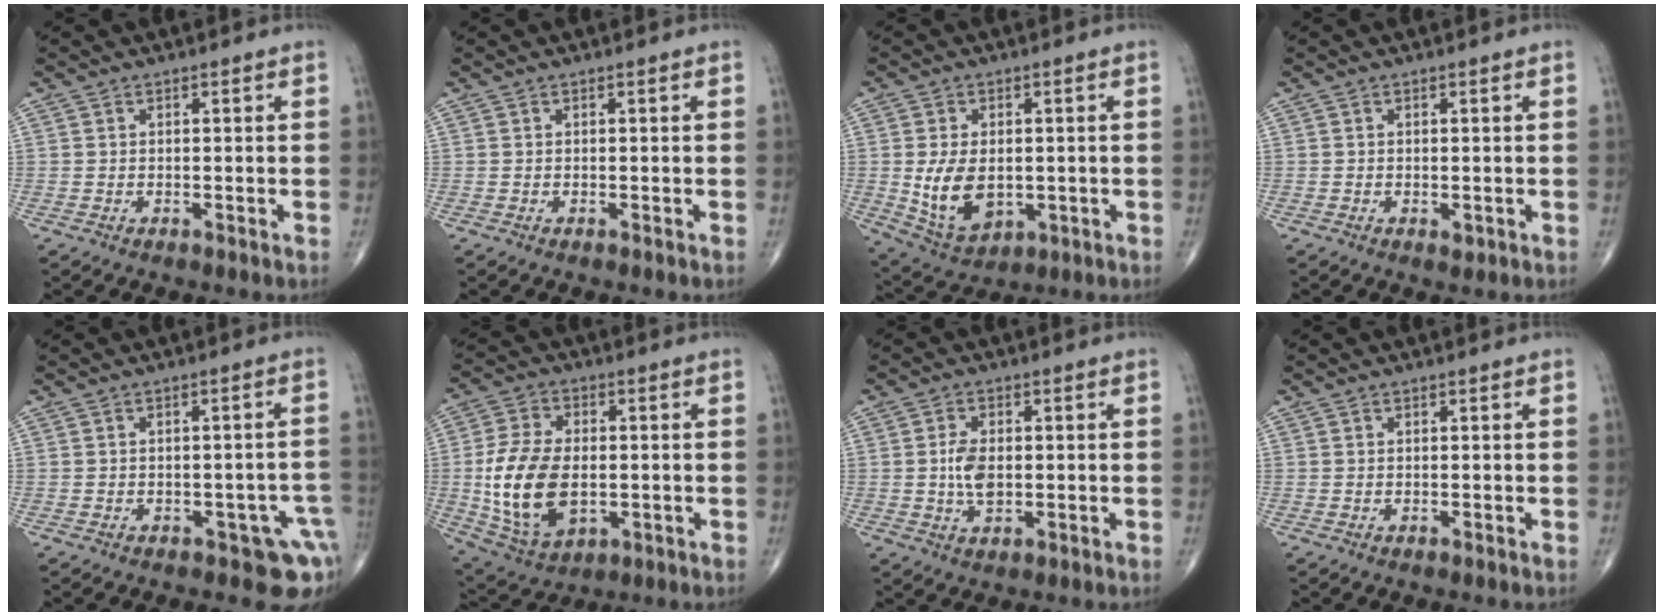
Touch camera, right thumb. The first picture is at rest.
{"total": 0.0}
{"total": 10.2, "force": [-0.6, 6.6, 7.7], "torque": [-0.125, -0.009, 0.008]}
{"total": 1.0, "force": [-0.2, 0.5, 0.8], "torque": [-0.008, -0.003, -0.003]}
{"total": 7.1, "force": [-3.4, 3.6, 5.1], "torque": [-0.026, 0.018, -0.037]}
{"total": 16.3, "force": [-1.4, 9.9, 12.8], "torque": [-0.244, -0.004, -0.011]}
{"total": 5.2, "force": [0.0, 3.0, 4.2], "torque": [-0.079, -0.001, -0.001]}
{"total": 0.0}